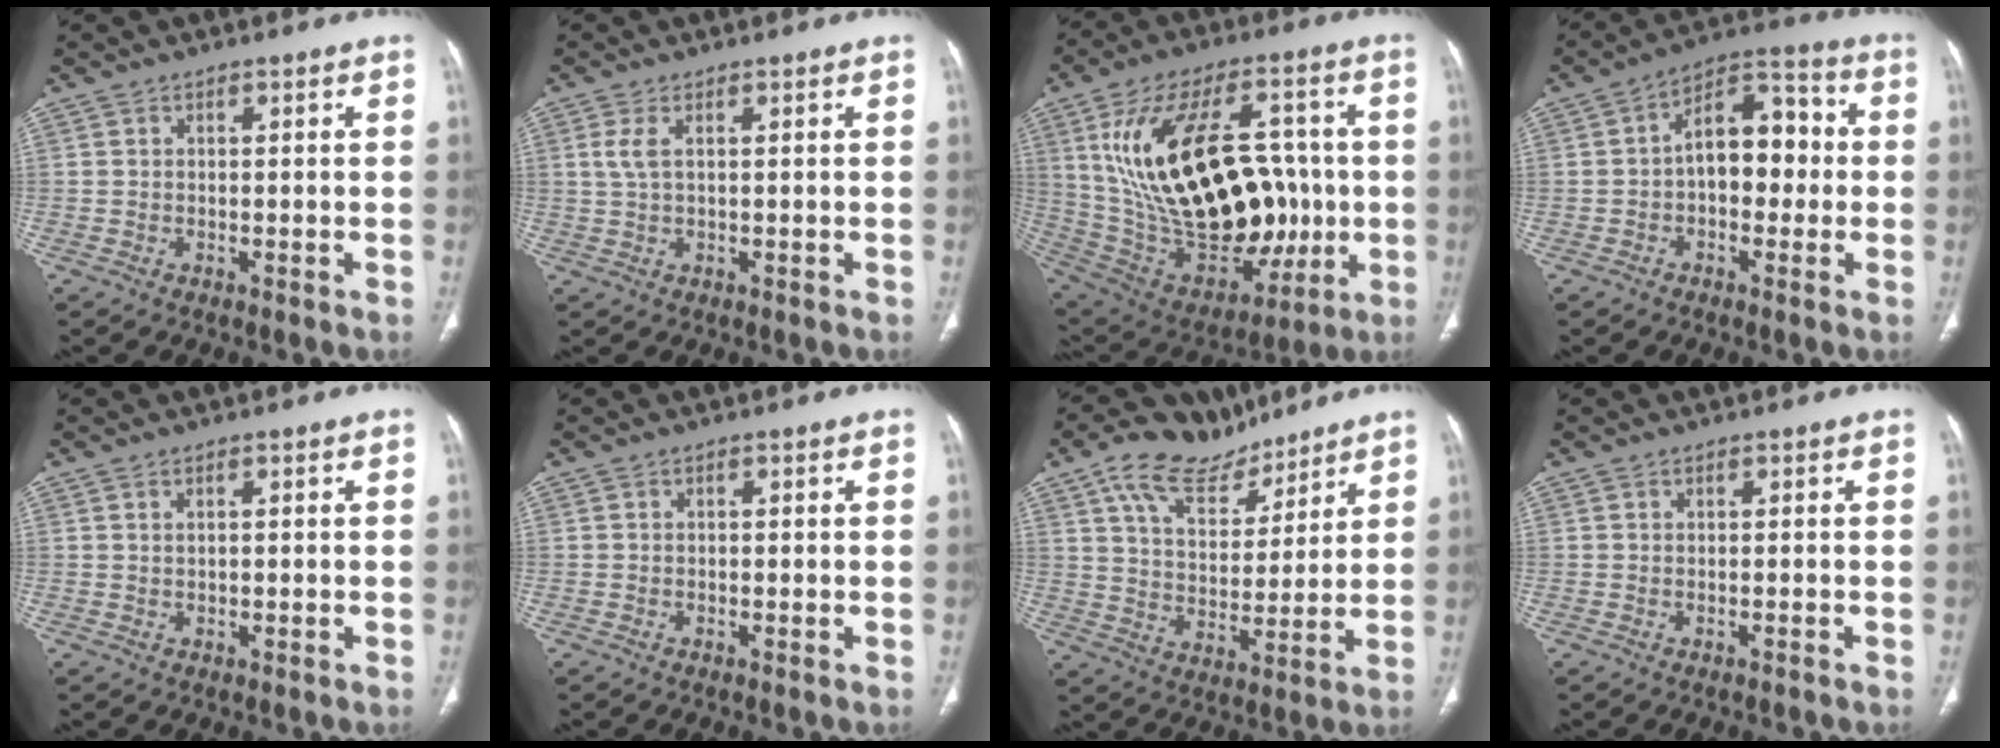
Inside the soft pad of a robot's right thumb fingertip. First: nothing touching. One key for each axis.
{"total": 2.9, "fx": 0.9, "fy": 1.0, "fz": 2.5, "tx": -0.070, "ty": 0.004, "tz": 0.028}
{"total": 31.6, "fx": 1.4, "fy": 18.0, "fz": 25.9, "tx": -0.446, "ty": 0.009, "tz": 0.056}
{"total": 11.7, "fx": -0.2, "fy": 7.1, "fz": 9.3, "tx": -0.109, "ty": 0.038, "tz": -0.015}
{"total": 0.6, "fx": 0.2, "fy": 0.3, "fz": 0.4, "tx": -0.011, "ty": 0.002, "tz": 0.005}
{"total": 0.0}
{"total": 14.0, "fx": 9.9, "fy": 7.3, "fz": 6.7, "tx": -0.087, "ty": -0.040, "tz": 0.181}
{"total": 0.0}